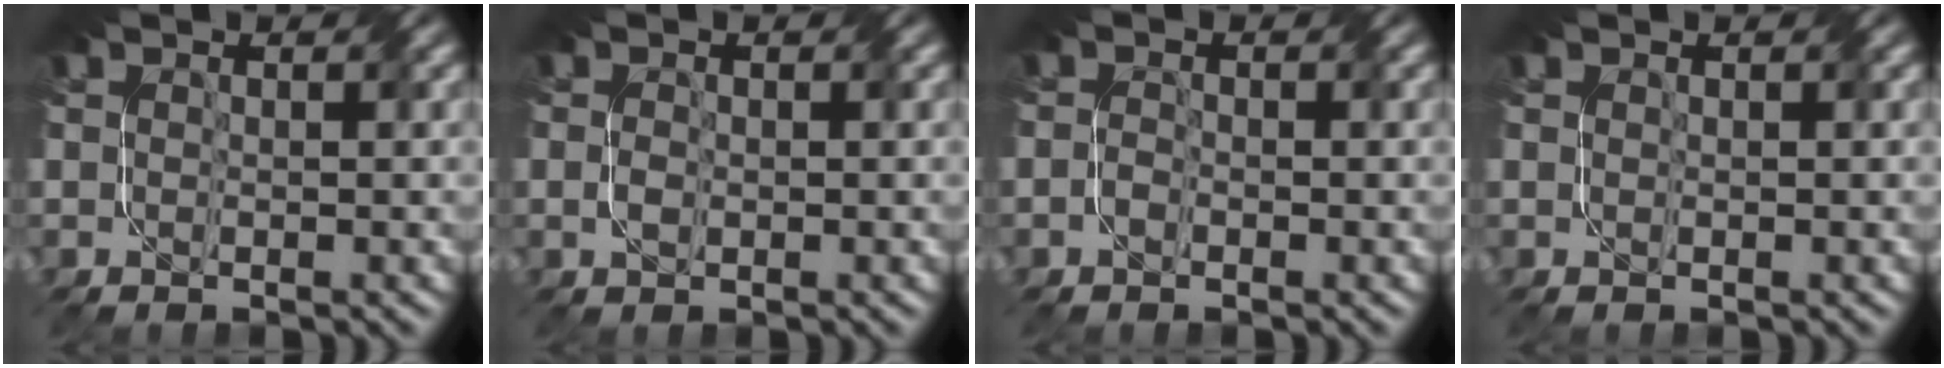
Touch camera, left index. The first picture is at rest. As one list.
[{"total": 0.8, "force": [-0.6, 0.1, 0.5], "torque": [-0.015, 0.003, -0.013]}, {"total": 0.9, "force": [-0.9, -0.1, 0.2], "torque": [-0.005, 0.003, -0.021]}, {"total": 0.0}]